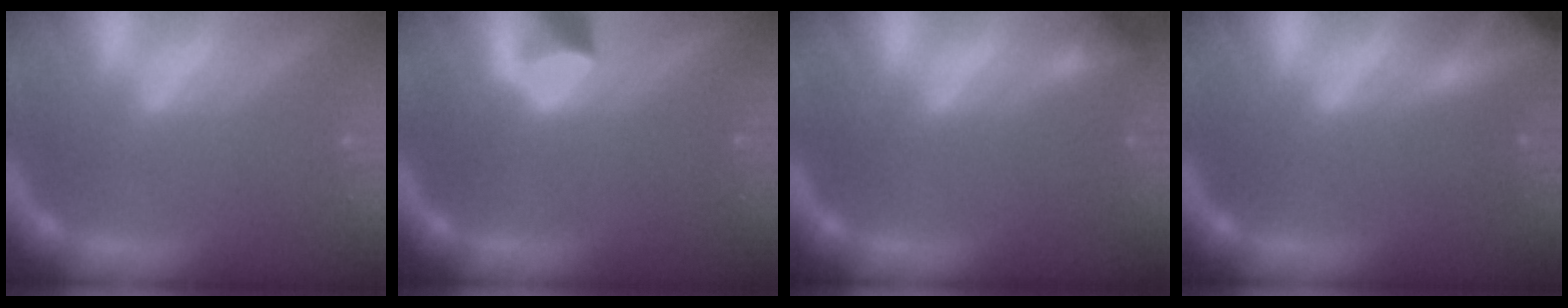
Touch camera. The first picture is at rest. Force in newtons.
{"total": 1.9}
{"total": 1.4}
{"total": 6.9}